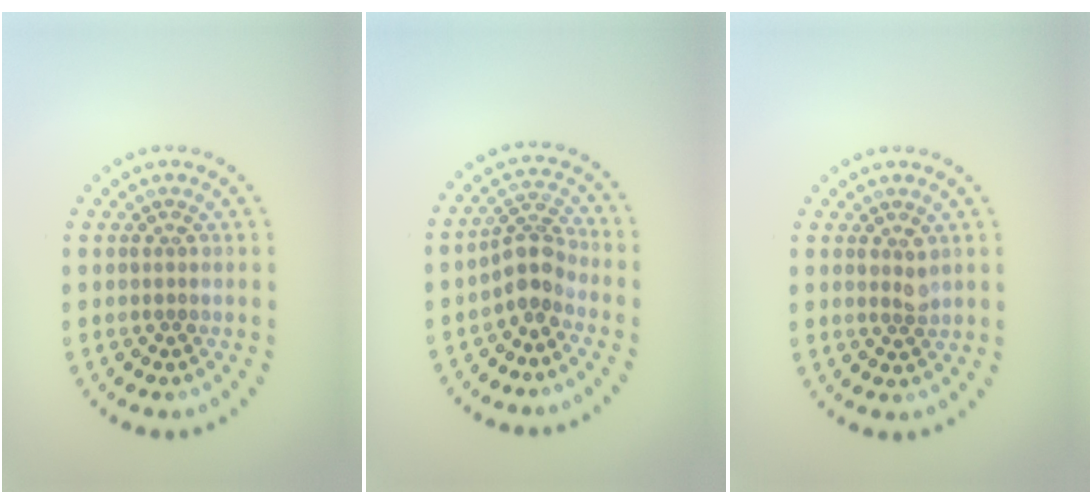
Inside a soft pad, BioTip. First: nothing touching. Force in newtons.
{"total": 2.7, "press": 2.1, "slide": 1.7}
{"total": 1.2, "press": 1.1, "slide": 0.4}